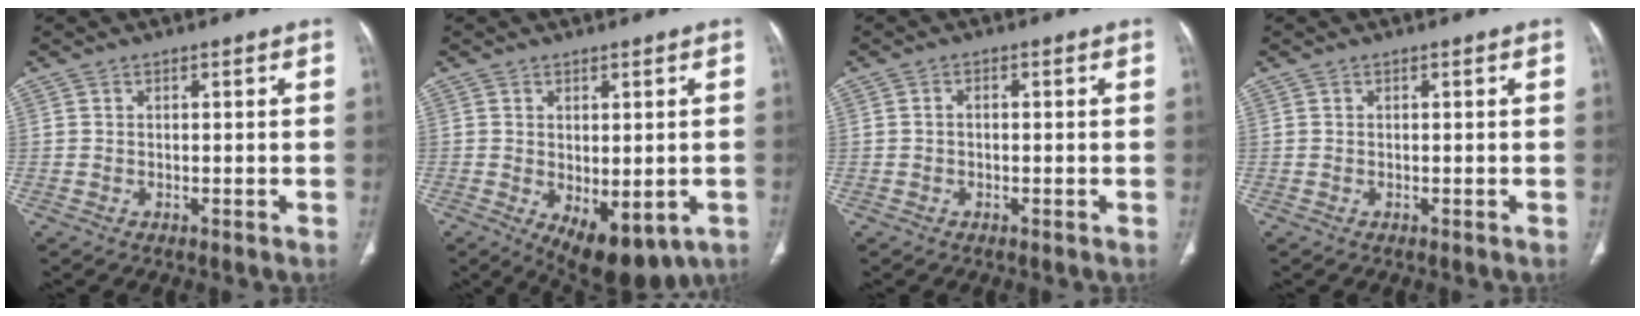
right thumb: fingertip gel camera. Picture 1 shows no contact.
{"total": 11.0, "force": [-4.3, 5.7, 8.4], "torque": [-0.097, -0.004, -0.043]}
{"total": 0.8, "force": [-0.2, 0.6, 0.5], "torque": [-0.008, 0.004, -0.005]}
{"total": 0.0}